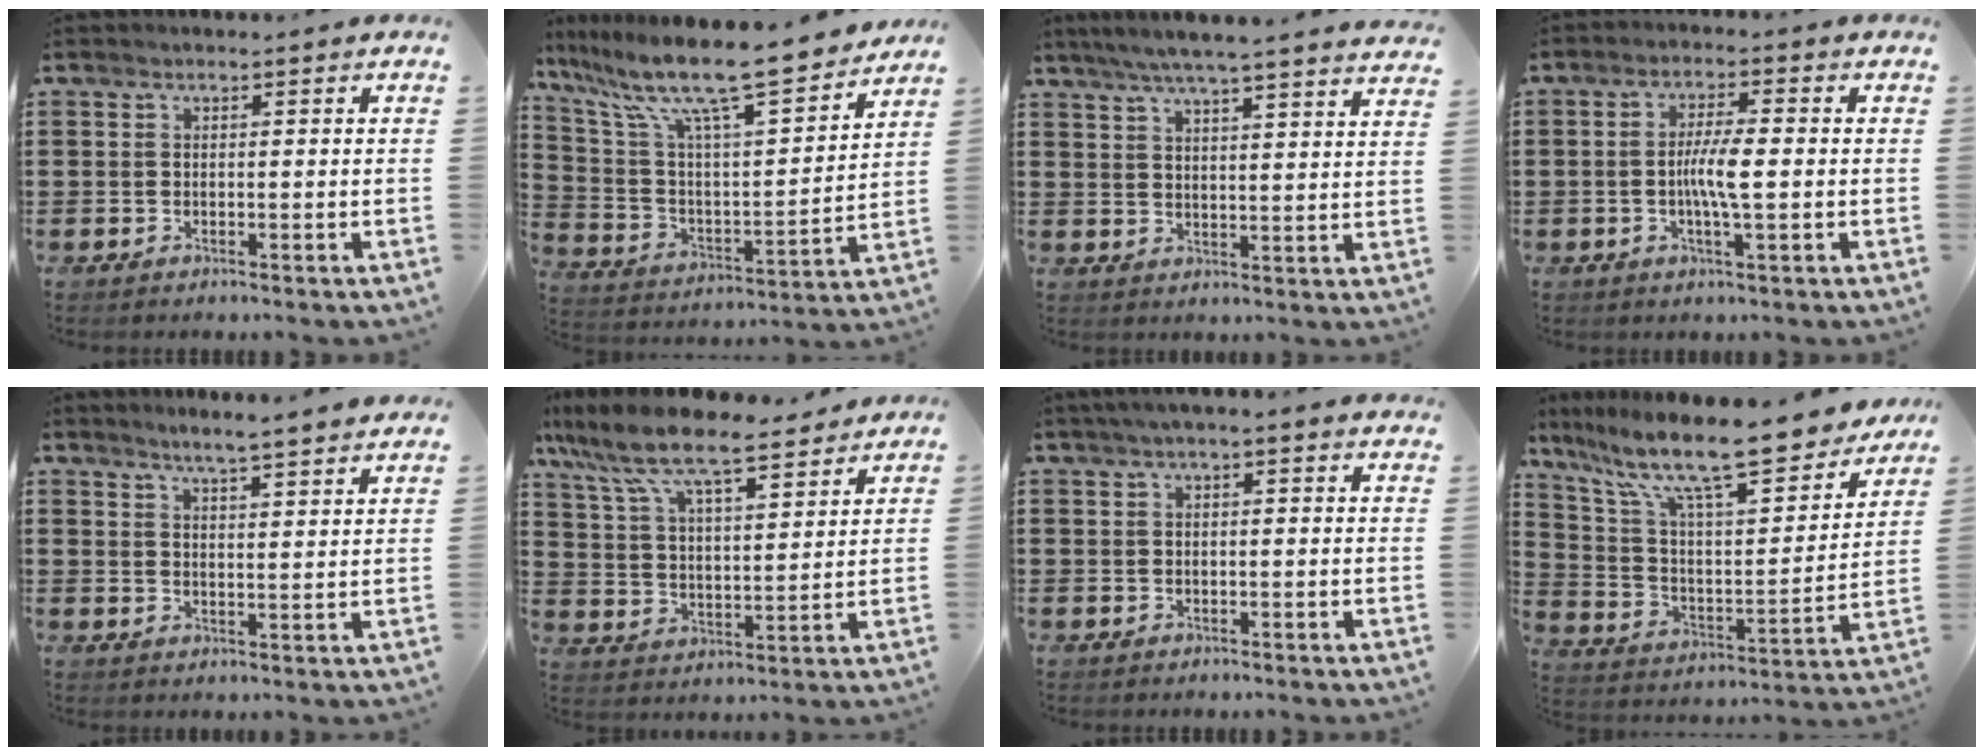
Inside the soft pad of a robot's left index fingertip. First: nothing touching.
{"total": 13.1, "force": [10.6, 0.9, 7.6], "torque": [-0.186, -0.071, 0.177]}
{"total": 5.3, "force": [4.8, -0.6, 2.1], "torque": [-0.056, -0.027, 0.082]}
{"total": 5.4, "force": [-0.5, 0.8, 5.3], "torque": [-0.101, -0.001, -0.015]}
{"total": 3.7, "force": [3.5, -0.8, 0.7], "torque": [-0.025, -0.018, 0.061]}
{"total": 9.0, "force": [7.9, 1.3, 4.2], "torque": [-0.113, -0.044, 0.133]}
{"total": 1.8, "force": [1.2, 0.2, 1.4], "torque": [-0.028, 0.003, 0.021]}
{"total": 14.5, "force": [11.9, 1.7, 8.2], "torque": [-0.193, -0.080, 0.201]}